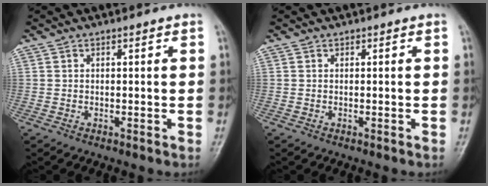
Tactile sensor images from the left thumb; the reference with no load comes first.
{"total": 0.0}